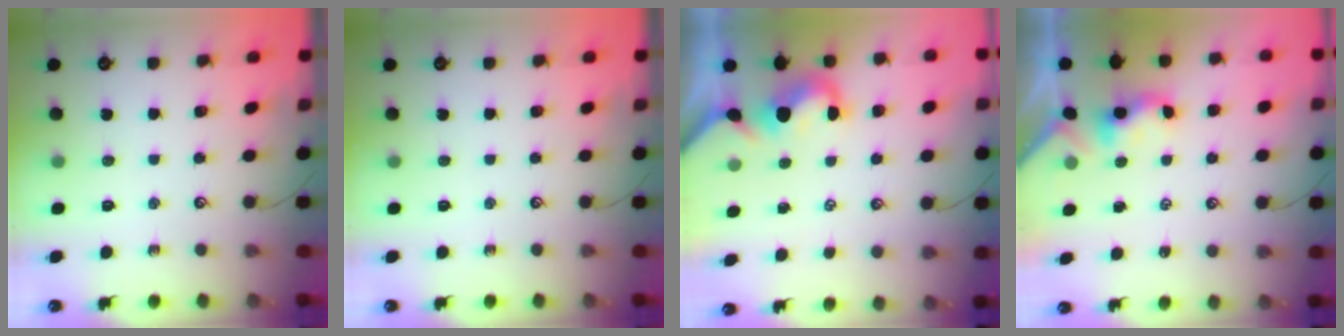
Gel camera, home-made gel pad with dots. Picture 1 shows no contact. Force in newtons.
{"total": 0.0}
{"total": 1.4, "press": 1.2, "slide": 0.7}
{"total": 0.6, "press": 0.4, "slide": 0.3}